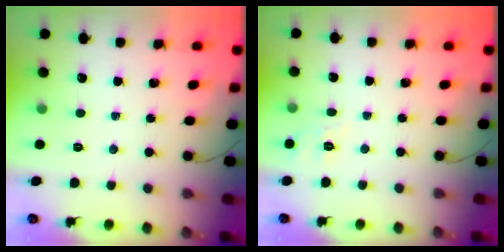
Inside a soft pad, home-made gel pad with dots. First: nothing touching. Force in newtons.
{"total": 5.8, "press": 5.6, "slide": 1.6}